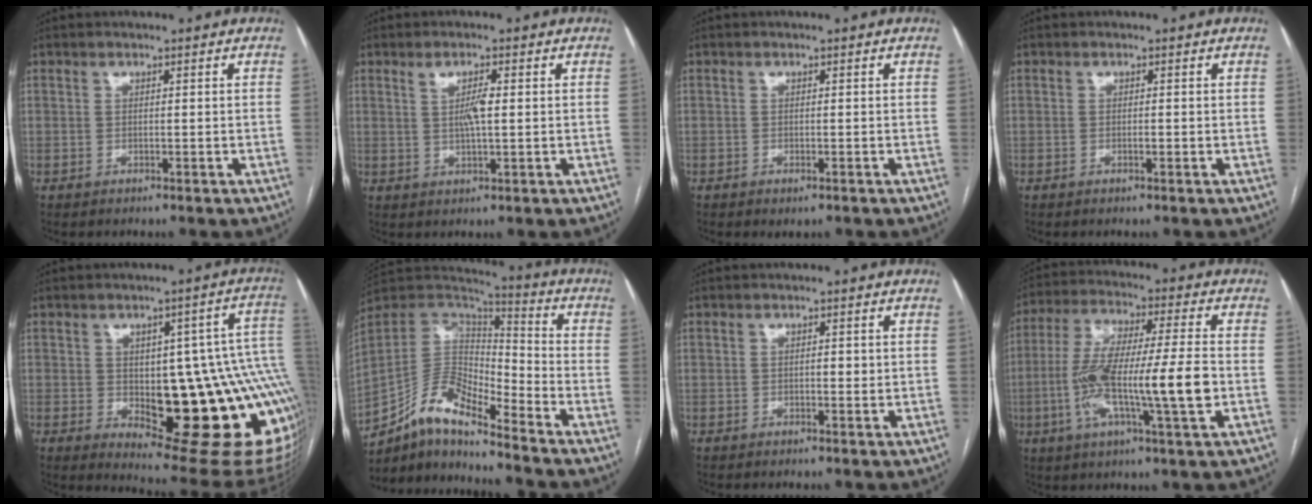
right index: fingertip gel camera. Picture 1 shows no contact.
{"total": 3.2, "force": [0.6, 0.5, 3.1], "torque": [-0.057, 0.000, 0.013]}
{"total": 1.2, "force": [-0.7, 0.5, 0.8], "torque": [-0.008, -0.001, -0.005]}
{"total": 0.6, "force": [-0.2, 0.1, 0.6], "torque": [-0.010, 0.000, -0.003]}
{"total": 25.0, "force": [-3.3, 8.2, 23.4], "torque": [-0.198, 0.018, -0.020]}
{"total": 12.5, "force": [-9.6, 3.6, 7.2], "torque": [-0.136, 0.035, -0.180]}
{"total": 1.2, "force": [0.0, 0.6, 1.0], "torque": [-0.013, 0.001, 0.001]}
{"total": 16.5, "force": [-3.0, 1.3, 16.1], "torque": [-0.306, 0.004, -0.056]}